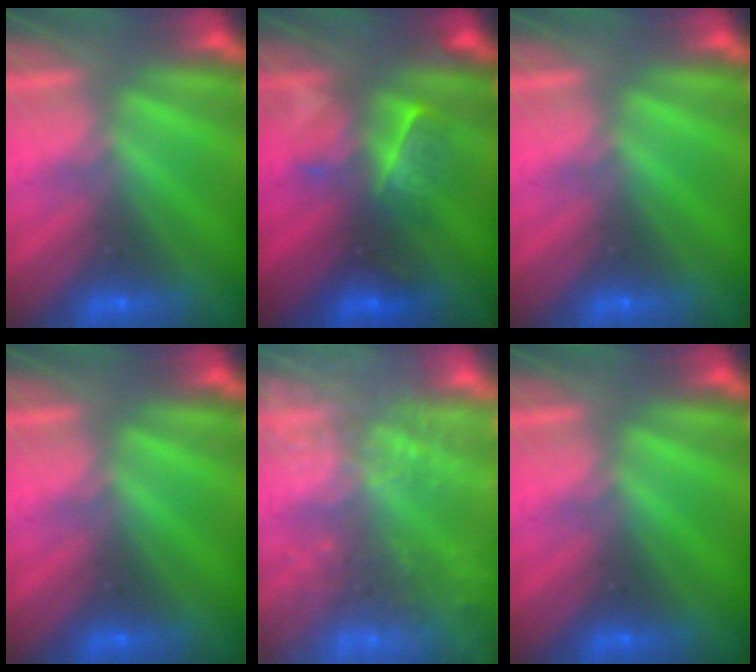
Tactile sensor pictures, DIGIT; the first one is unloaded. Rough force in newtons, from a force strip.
{"total": 2.5}
{"total": 0.0}
{"total": 0.0}
{"total": 7.0}
{"total": 0.0}